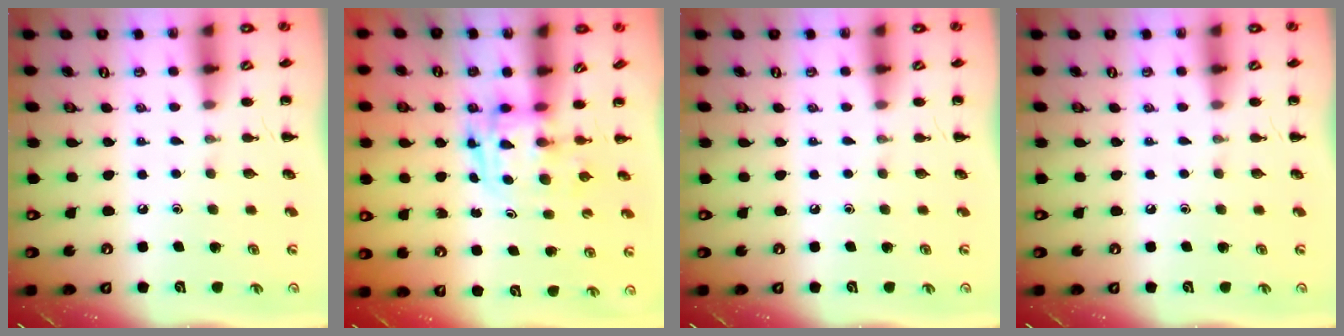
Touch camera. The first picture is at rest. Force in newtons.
{"total": 3.1, "press": 3.1, "slide": 0.5}
{"total": 0.0}
{"total": 0.0}